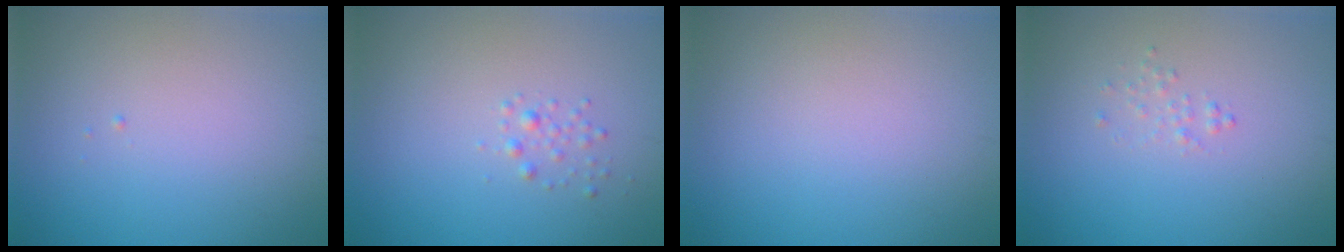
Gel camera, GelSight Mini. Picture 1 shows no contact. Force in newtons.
{"total": 0.9, "press": 0.9, "slide": 0.0}
{"total": 0.0}
{"total": 0.7, "press": 0.7, "slide": 0.1}